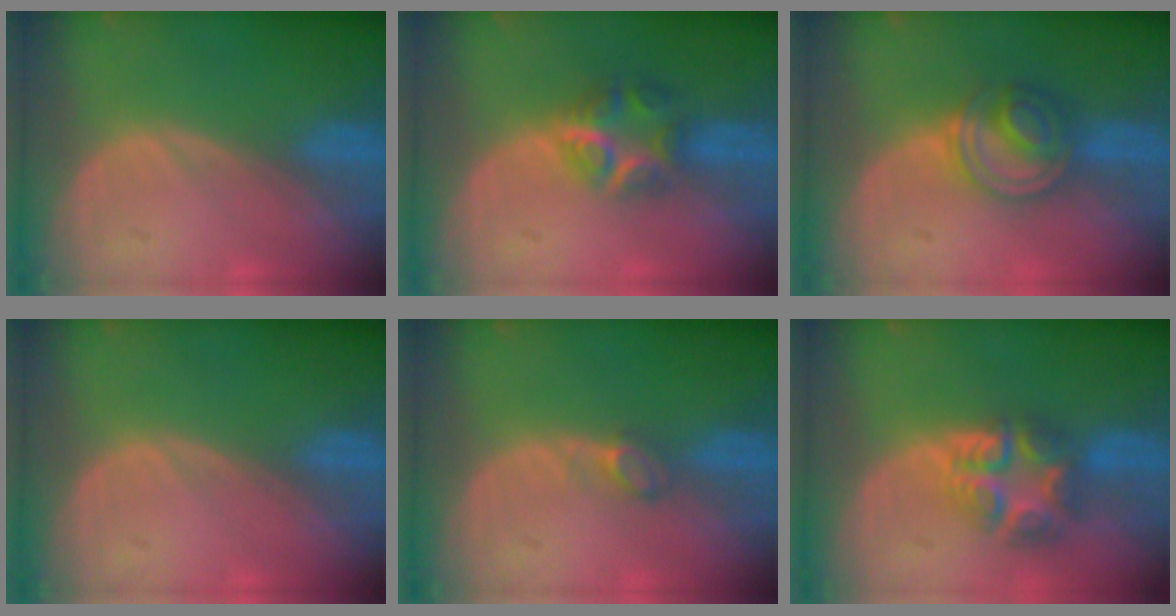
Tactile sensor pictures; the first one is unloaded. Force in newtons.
{"total": 5.9, "press": 5.5, "slide": 2.2}
{"total": 6.1, "press": 6.0, "slide": 0.9}
{"total": 0.0}
{"total": 2.0, "press": 1.9, "slide": 0.2}
{"total": 7.7, "press": 6.8, "slide": 3.6}